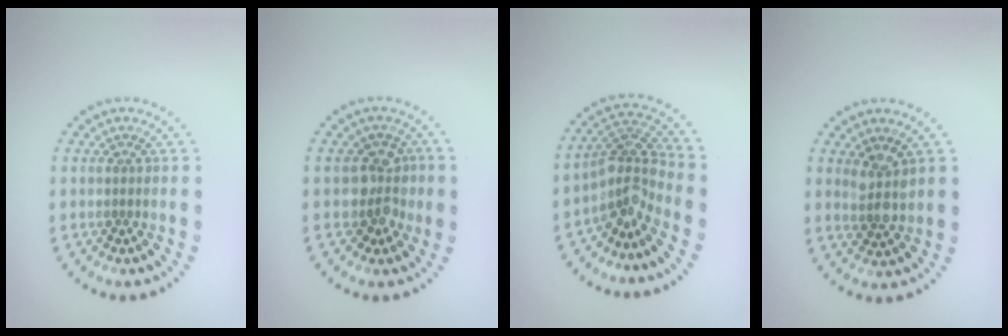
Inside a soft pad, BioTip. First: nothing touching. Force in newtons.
{"total": 3.1, "press": 2.7, "slide": 1.5}
{"total": 3.5, "press": 2.5, "slide": 2.4}
{"total": 2.3, "press": 2.1, "slide": 1.1}